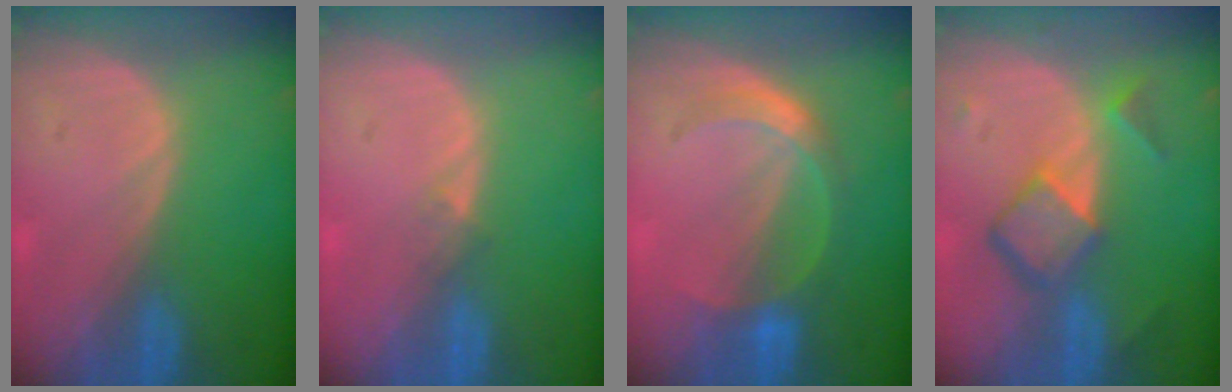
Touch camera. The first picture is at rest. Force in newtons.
{"total": 1.2, "press": 0.9, "slide": 0.9}
{"total": 5.1, "press": 5.0, "slide": 0.8}
{"total": 6.9, "press": 5.9, "slide": 3.5}